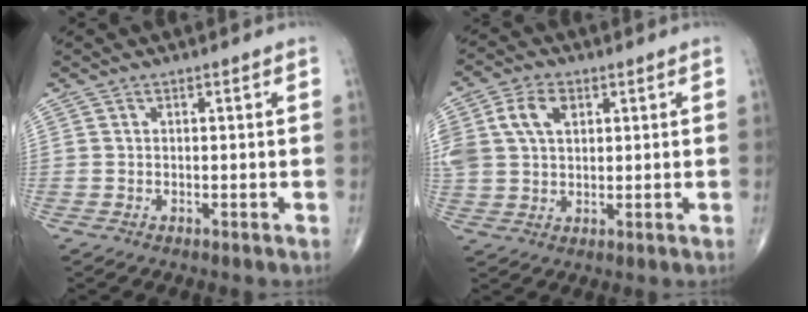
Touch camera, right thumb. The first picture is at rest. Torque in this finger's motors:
{"motor_torque": [1.06, 1.22, 1.03, 0.35, 0.10]}